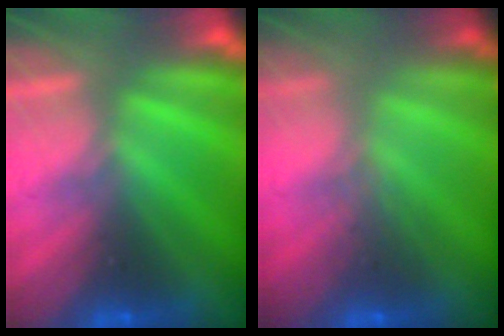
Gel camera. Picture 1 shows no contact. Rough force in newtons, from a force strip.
{"total": 2.9}